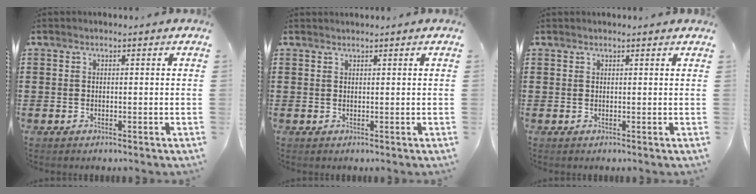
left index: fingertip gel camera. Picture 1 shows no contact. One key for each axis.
{"total": 0.6, "fx": 0.6, "fy": 0.0, "fz": 0.0, "tx": -0.002, "ty": 0.000, "tz": 0.012}
{"total": 0.6, "fx": 0.5, "fy": 0.0, "fz": 0.2, "tx": -0.004, "ty": -0.002, "tz": 0.011}